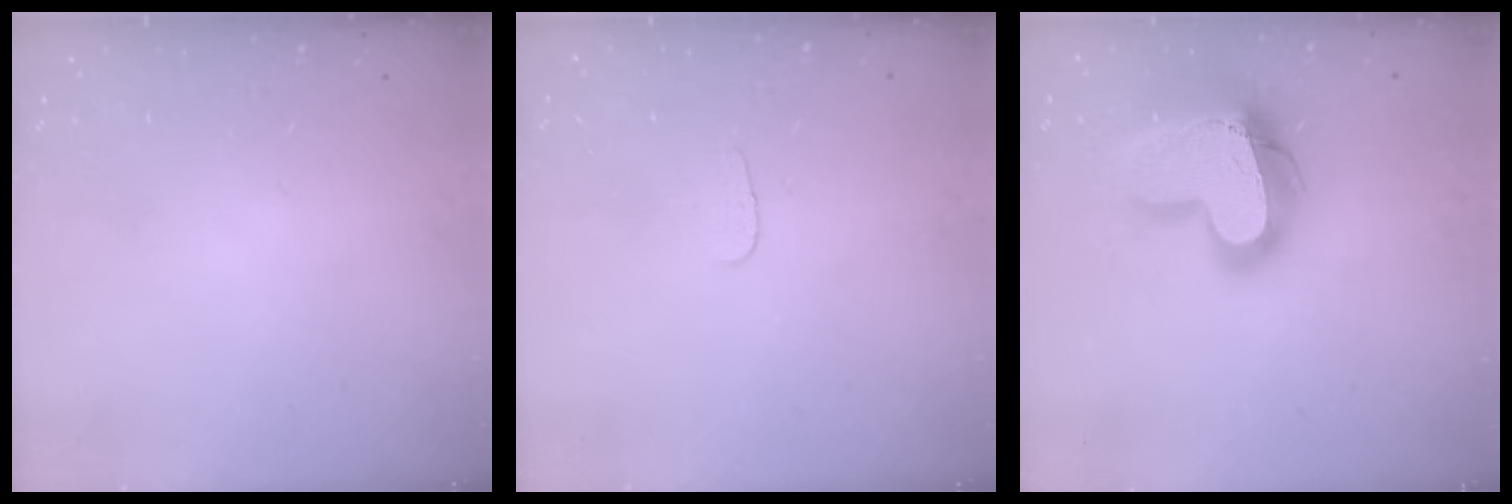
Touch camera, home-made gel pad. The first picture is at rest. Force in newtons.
{"total": 2.9, "press": 2.8, "slide": 0.3}
{"total": 21.0, "press": 20.9, "slide": 1.9}